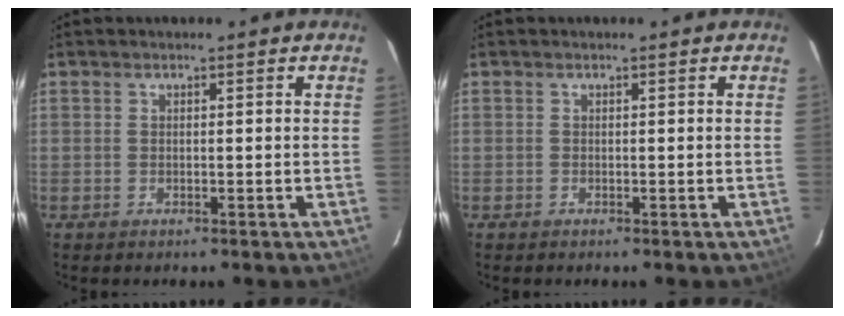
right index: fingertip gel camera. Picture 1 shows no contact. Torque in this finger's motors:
{"motor_torque": [0.29, -0.13, 0.03, 0.01]}